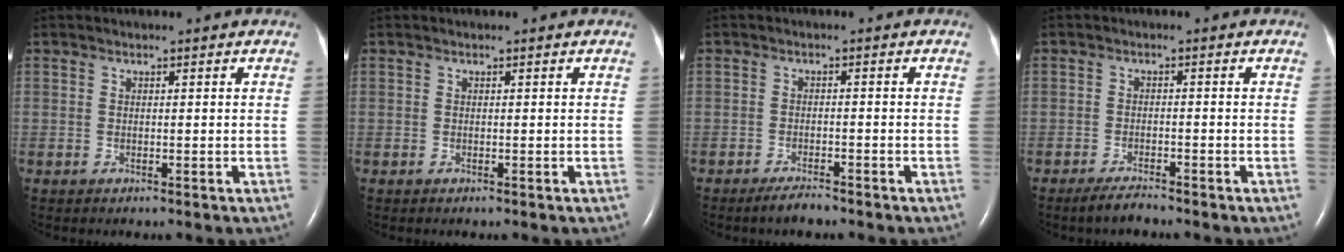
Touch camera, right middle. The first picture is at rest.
{"total": 0.0}
{"total": 2.7, "force": [-2.3, 0.4, 1.4], "torque": [-0.034, -0.005, -0.040]}
{"total": 2.8, "force": [-2.4, 0.2, 1.3], "torque": [-0.034, -0.008, -0.044]}